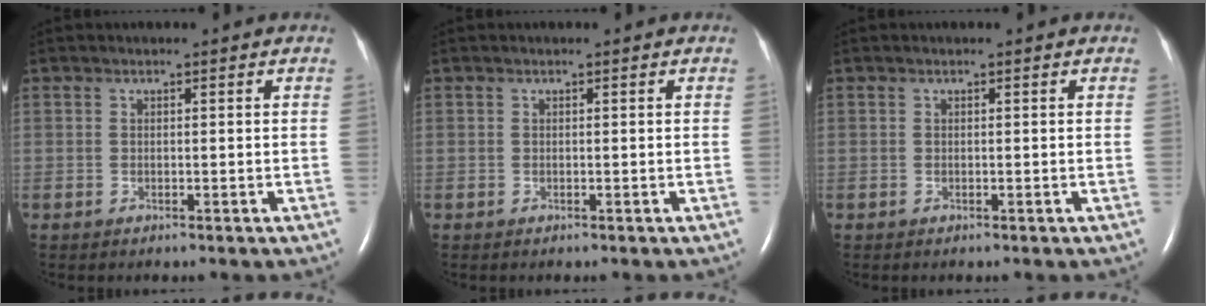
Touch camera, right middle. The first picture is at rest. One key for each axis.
{"total": 0.0}
{"total": 0.0}